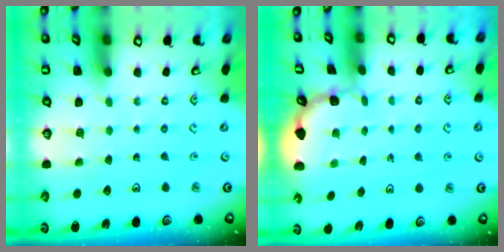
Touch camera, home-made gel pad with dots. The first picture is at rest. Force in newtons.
{"total": 1.7, "press": 1.7, "slide": 0.1}